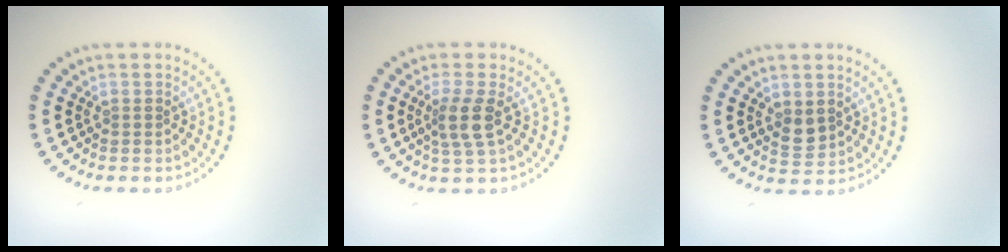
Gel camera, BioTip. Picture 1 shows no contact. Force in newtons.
{"total": 2.7, "press": 2.2, "slide": 1.5}
{"total": 1.7, "press": 1.7, "slide": 0.4}